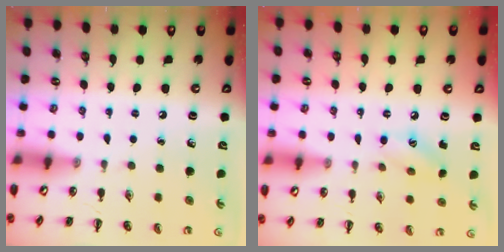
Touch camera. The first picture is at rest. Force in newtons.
{"total": 8.1, "press": 7.9, "slide": 1.8}